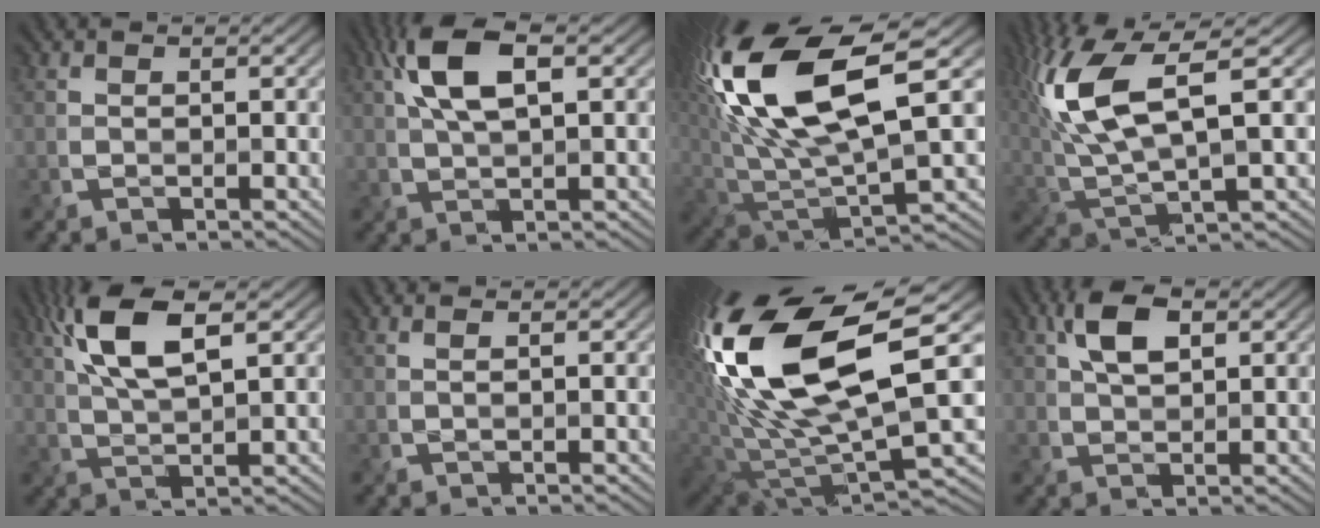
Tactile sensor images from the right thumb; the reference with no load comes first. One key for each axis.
{"total": 7.9, "fx": 2.8, "fy": 3.1, "fz": 6.7, "tx": -0.143, "ty": 0.016, "tz": 0.047}
{"total": 18.3, "fx": 6.8, "fy": 7.7, "fz": 15.2, "tx": -0.341, "ty": 0.023, "tz": 0.119}
{"total": 12.1, "fx": 4.2, "fy": 4.1, "fz": 10.5, "tx": -0.247, "ty": 0.010, "tz": 0.084}
{"total": 9.2, "fx": 4.0, "fy": 3.1, "fz": 7.7, "tx": -0.166, "ty": 0.015, "tz": 0.074}
{"total": 0.9, "fx": 0.5, "fy": 0.0, "fz": 0.7, "tx": -0.002, "ty": -0.004, "tz": -0.001}
{"total": 19.5, "fx": 5.9, "fy": 8.8, "fz": 16.4, "tx": -0.360, "ty": 0.005, "tz": 0.098}
{"total": 5.2, "fx": 2.1, "fy": 2.6, "fz": 4.0, "tx": -0.087, "ty": 0.004, "tz": 0.036}